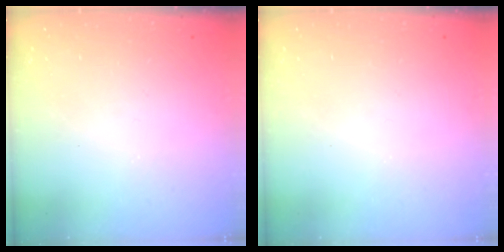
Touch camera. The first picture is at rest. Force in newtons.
{"total": 0.0}